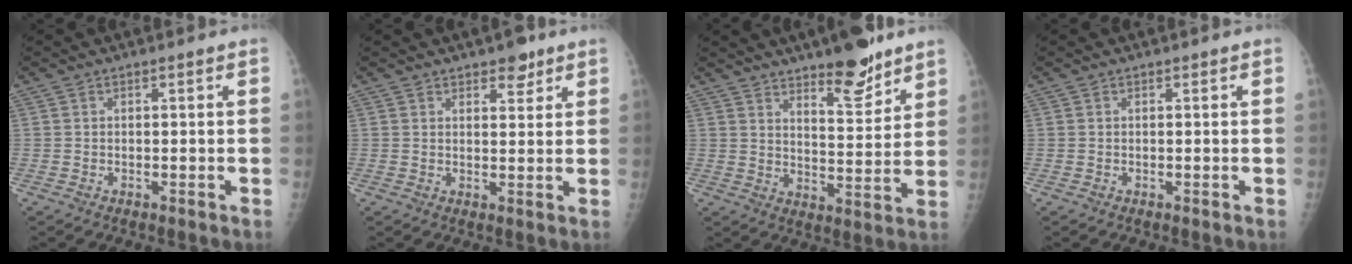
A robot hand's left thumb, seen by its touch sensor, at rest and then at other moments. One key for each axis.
{"total": 4.1, "fx": 2.8, "fy": 2.0, "fz": 2.2, "tx": -0.009, "ty": -0.014, "tz": 0.039}
{"total": 11.6, "fx": 8.3, "fy": 3.6, "fz": 7.2, "tx": -0.080, "ty": -0.059, "tz": 0.130}
{"total": 0.0}